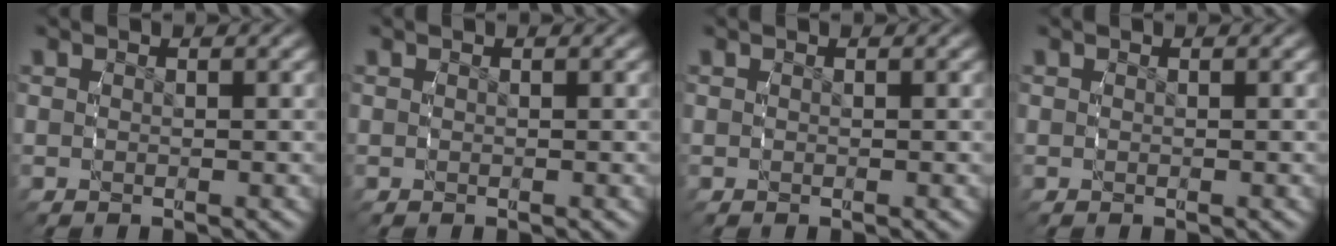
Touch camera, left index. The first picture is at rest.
{"total": 0.0}
{"total": 0.0}
{"total": 0.0}